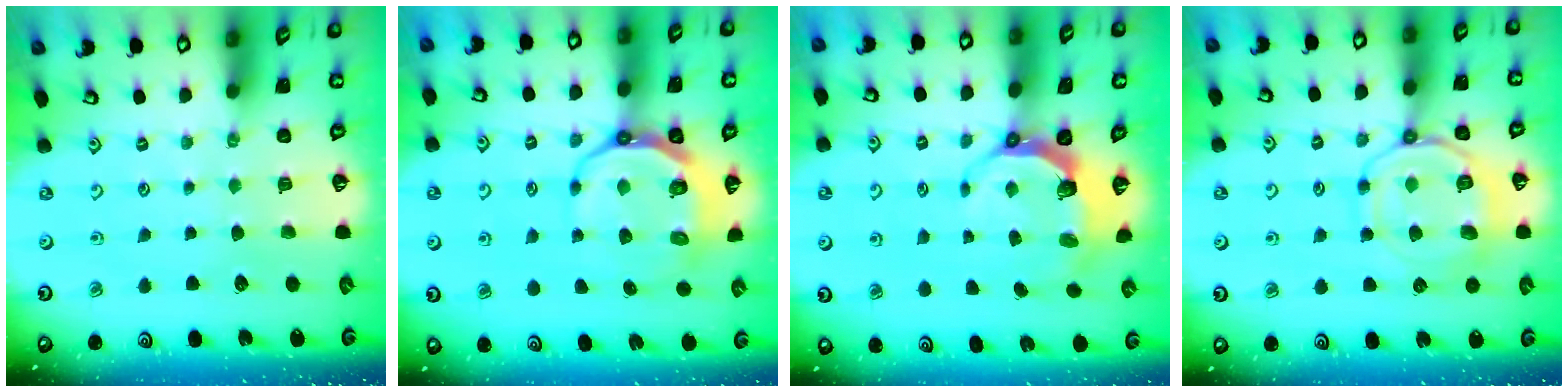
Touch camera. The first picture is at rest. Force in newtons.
{"total": 9.5, "press": 8.8, "slide": 3.6}
{"total": 6.8, "press": 5.4, "slide": 4.1}
{"total": 12.3, "press": 12.3, "slide": 1.4}